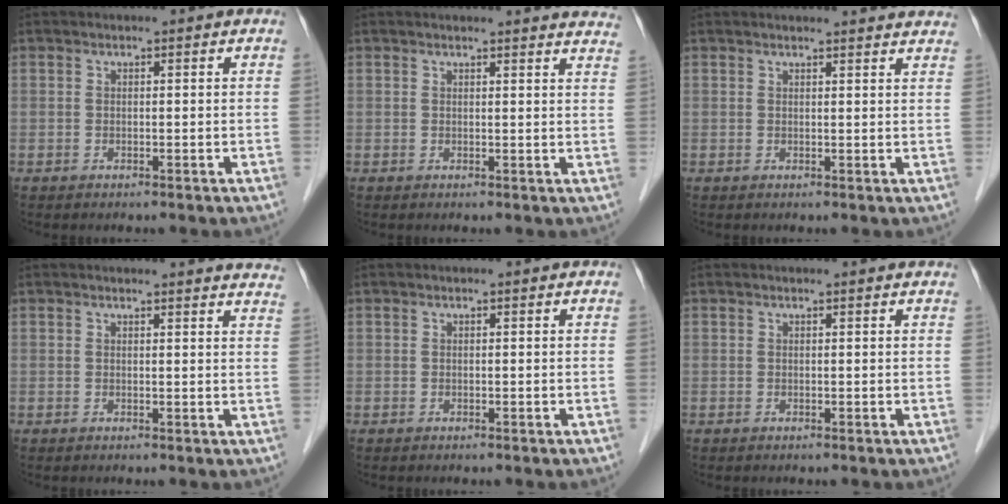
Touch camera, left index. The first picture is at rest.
{"total": 11.1, "force": [10.8, 0.5, 2.2], "torque": [-0.005, -0.037, 0.092]}
{"total": 9.0, "force": [8.7, 0.5, 2.2], "torque": [-0.016, 0.003, 0.077]}
{"total": 10.2, "force": [10.0, 0.4, 2.0], "torque": [-0.003, -0.036, 0.081]}
{"total": 0.0}
{"total": 1.3, "force": [1.3, 0.0, 0.3], "torque": [-0.014, 0.005, 0.012]}